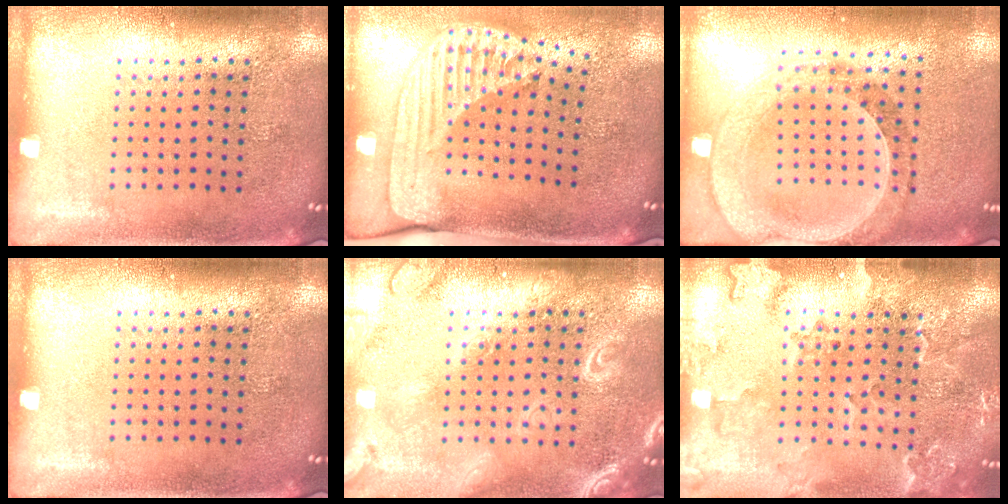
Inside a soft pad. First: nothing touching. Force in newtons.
{"total": 2.6, "press": 1.8, "slide": 1.8}
{"total": 1.5, "press": 1.4, "slide": 0.3}
{"total": 0.0}
{"total": 3.9, "press": 3.8, "slide": 0.5}
{"total": 2.4, "press": 2.2, "slide": 0.9}